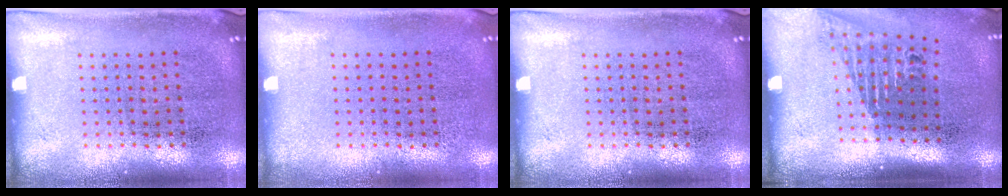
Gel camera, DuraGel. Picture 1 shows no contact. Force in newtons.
{"total": 0.0}
{"total": 0.0}
{"total": 1.6, "press": 1.2, "slide": 1.1}